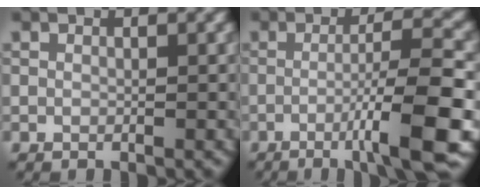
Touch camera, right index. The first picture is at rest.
{"total": 8.6, "force": [-3.1, 1.1, 7.9], "torque": [-0.112, 0.013, -0.059]}